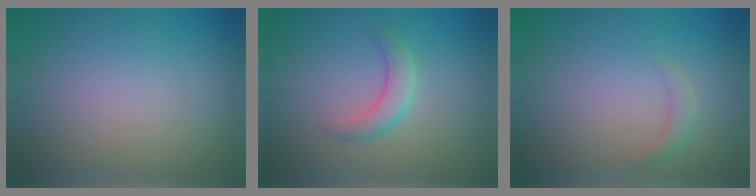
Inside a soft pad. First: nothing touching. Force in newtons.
{"total": 2.4, "press": 2.4, "slide": 0.1}
{"total": 1.3, "press": 1.3, "slide": 0.1}